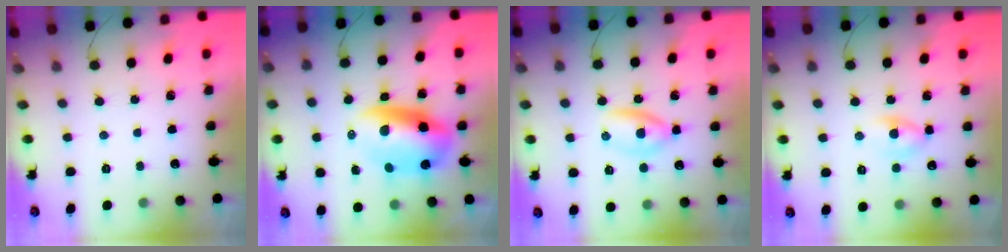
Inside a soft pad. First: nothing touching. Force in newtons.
{"total": 11.3, "press": 11.0, "slide": 2.7}
{"total": 3.0, "press": 2.9, "slide": 0.9}
{"total": 4.6, "press": 4.5, "slide": 1.2}